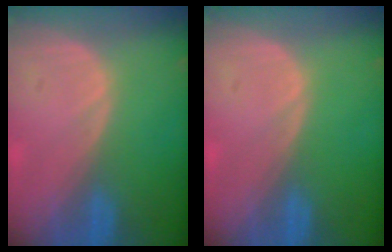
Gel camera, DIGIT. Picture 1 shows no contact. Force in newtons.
{"total": 0.0}